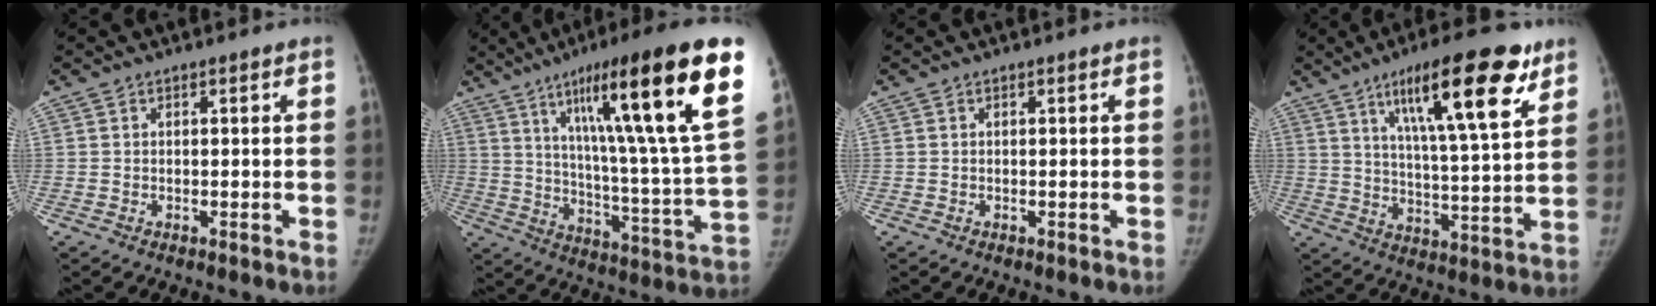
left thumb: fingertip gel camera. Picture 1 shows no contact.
{"total": 28.8, "force": [14.2, 3.5, 24.8], "torque": [-0.362, -0.039, 0.221]}
{"total": 0.0}
{"total": 20.1, "force": [10.9, 4.7, 16.2], "torque": [-0.225, -0.039, 0.173]}